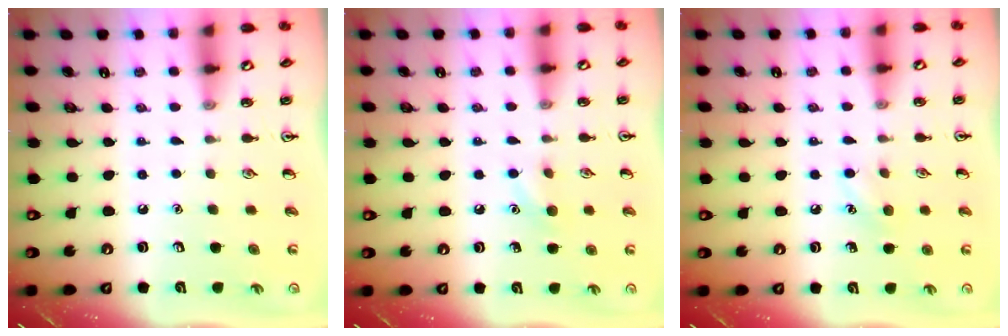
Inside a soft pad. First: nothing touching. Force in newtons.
{"total": 6.5, "press": 6.2, "slide": 1.9}
{"total": 6.4, "press": 6.2, "slide": 1.5}